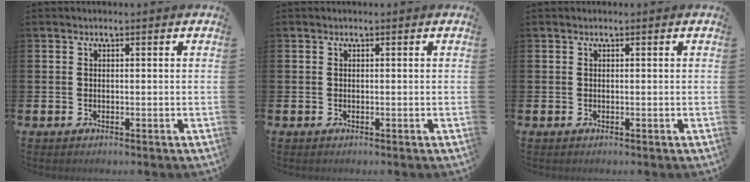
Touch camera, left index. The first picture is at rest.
{"total": 0.0}
{"total": 0.0}